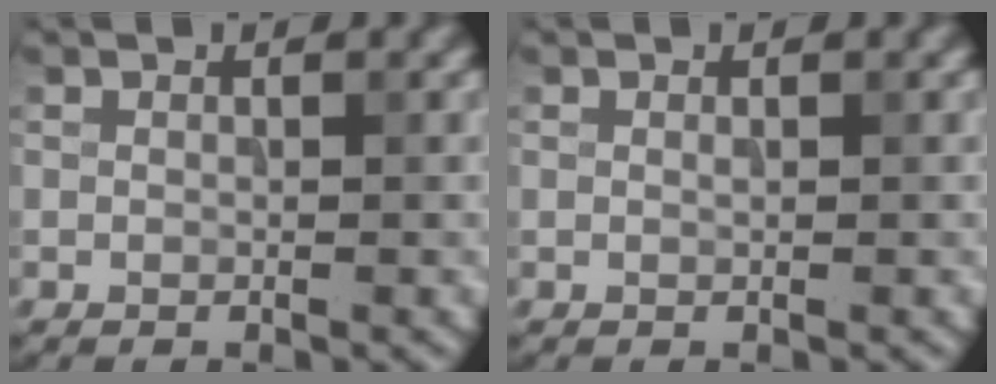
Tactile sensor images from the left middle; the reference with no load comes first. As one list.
[{"total": 0.0}]